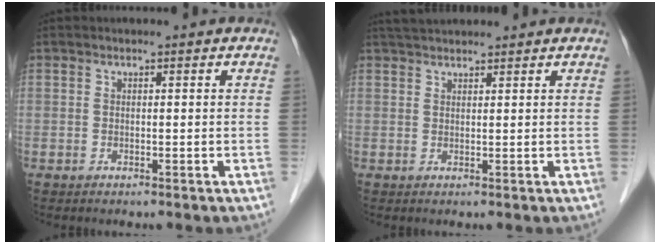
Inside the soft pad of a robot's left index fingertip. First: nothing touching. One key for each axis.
{"total": 4.1, "fx": 3.8, "fy": 0.6, "fz": 1.3, "tx": -0.023, "ty": 0.034, "tz": 0.067}